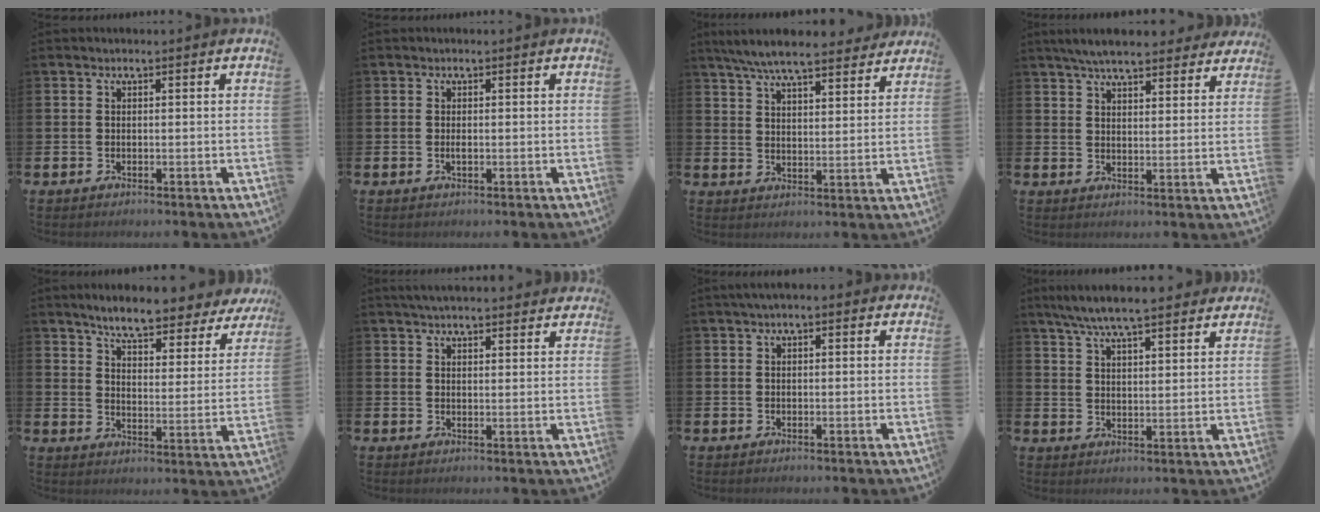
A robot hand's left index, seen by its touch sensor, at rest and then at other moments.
{"total": 0.8, "force": [-0.2, 0.2, 0.7], "torque": [-0.021, 0.002, -0.003]}
{"total": 7.8, "force": [7.2, 1.2, 2.7], "torque": [-0.064, -0.038, 0.128]}
{"total": 6.3, "force": [5.9, 1.1, 1.9], "torque": [-0.045, -0.024, 0.106]}
{"total": 7.0, "force": [6.4, 0.8, 2.5], "torque": [-0.071, -0.040, 0.109]}
{"total": 3.7, "force": [3.6, 0.4, 0.8], "torque": [-0.020, -0.013, 0.066]}
{"total": 1.1, "force": [0.7, 0.5, 0.8], "torque": [-0.014, 0.006, 0.010]}
{"total": 7.3, "force": [6.8, 0.7, 2.5], "torque": [-0.067, -0.027, 0.123]}